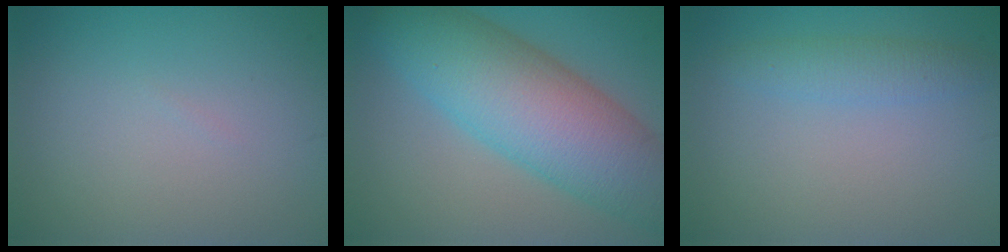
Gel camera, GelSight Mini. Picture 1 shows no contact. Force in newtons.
{"total": 10.4, "press": 10.4, "slide": 0.2}
{"total": 2.0, "press": 2.0, "slide": 0.1}